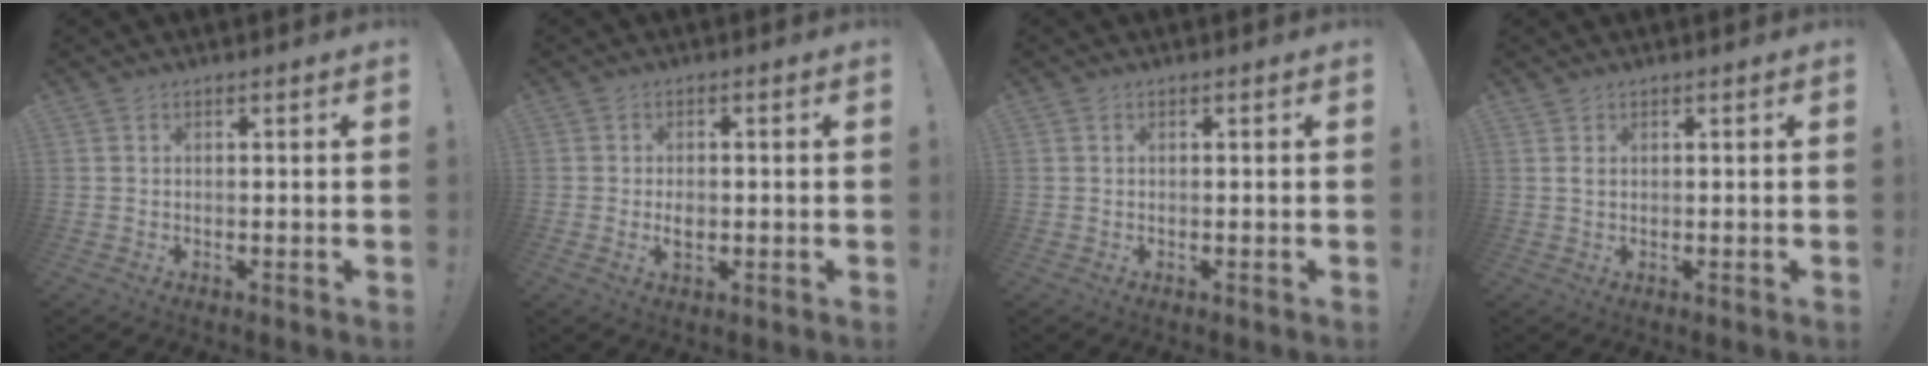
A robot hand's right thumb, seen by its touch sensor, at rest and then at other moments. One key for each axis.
{"total": 2.6, "fx": -0.2, "fy": 1.7, "fz": 2.0, "tx": -0.019, "ty": 0.000, "tz": -0.006}
{"total": 0.0}
{"total": 1.1, "fx": 0.6, "fy": 0.6, "fz": 0.6, "tx": -0.008, "ty": -0.001, "tz": 0.010}